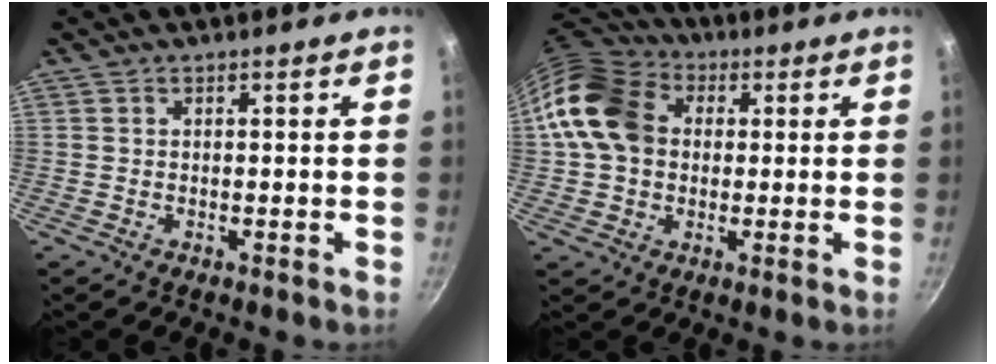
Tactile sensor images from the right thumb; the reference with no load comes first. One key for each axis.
{"total": 15.4, "fx": 2.1, "fy": 12.1, "fz": 9.3, "tx": -0.162, "ty": 0.026, "tz": 0.026}